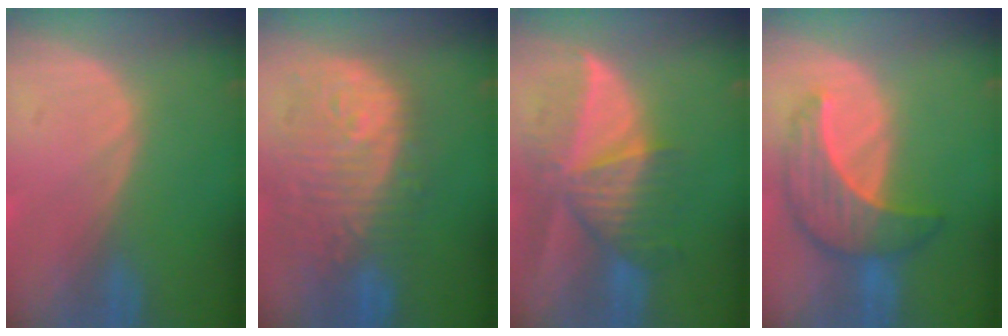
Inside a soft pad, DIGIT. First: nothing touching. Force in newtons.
{"total": 12.2, "press": 10.9, "slide": 5.5}
{"total": 9.4, "press": 8.4, "slide": 4.2}
{"total": 7.5, "press": 7.5, "slide": 0.3}